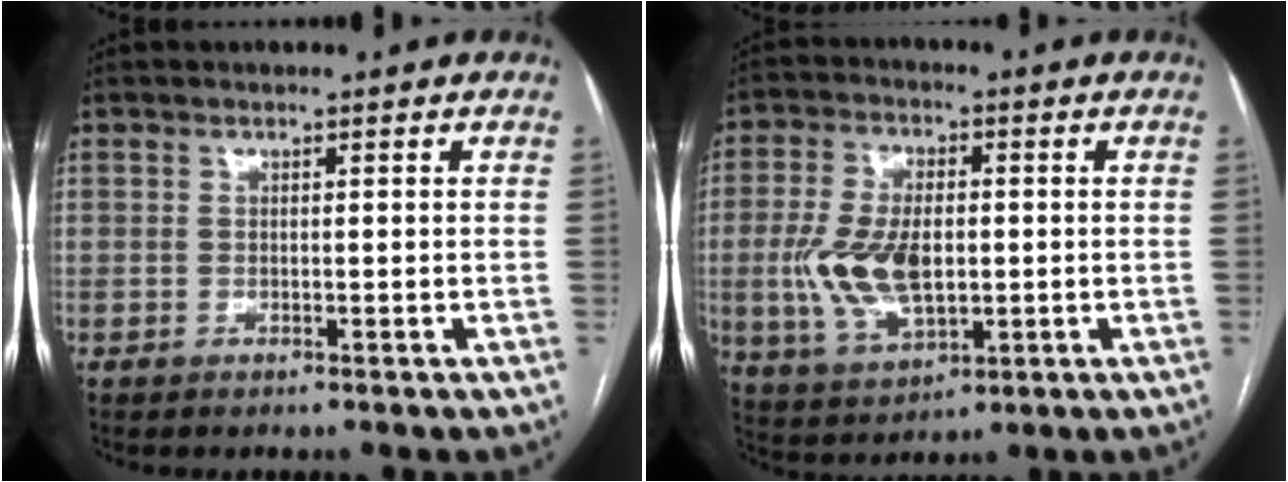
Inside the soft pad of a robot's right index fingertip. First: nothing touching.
{"total": 11.6, "force": [-0.9, 5.8, 10.0], "torque": [-0.214, 0.006, -0.006]}